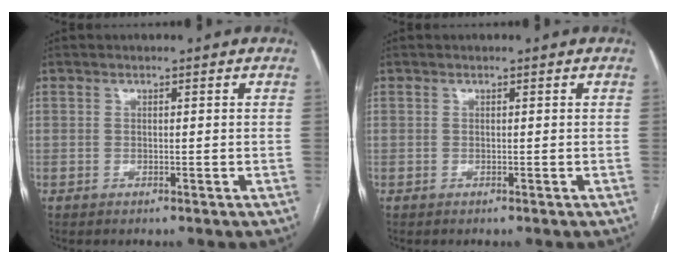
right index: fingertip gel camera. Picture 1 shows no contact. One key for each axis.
{"total": 0.0}